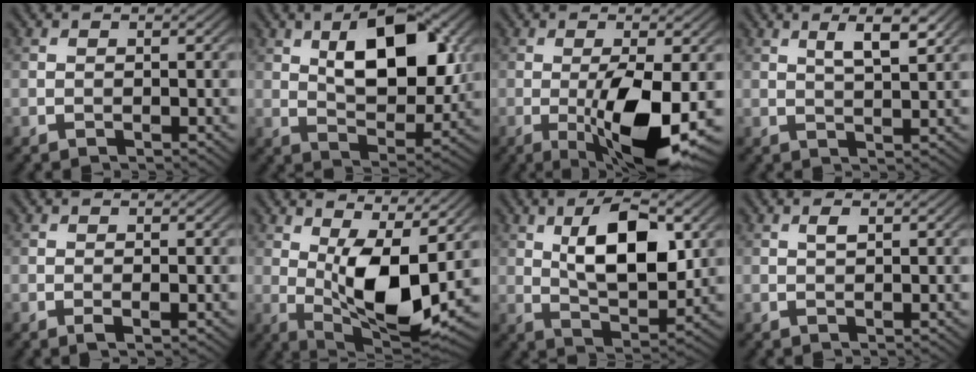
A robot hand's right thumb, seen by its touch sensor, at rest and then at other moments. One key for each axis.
{"total": 12.1, "fx": 3.7, "fy": 6.2, "fz": 9.7, "tx": -0.148, "ty": -0.002, "tz": 0.062}
{"total": 10.2, "fx": -2.4, "fy": 2.5, "fz": 9.6, "tx": -0.161, "ty": -0.010, "tz": -0.036}
{"total": 4.3, "fx": 2.2, "fy": 1.0, "fz": 3.5, "tx": -0.062, "ty": -0.004, "tz": 0.043}
{"total": 1.2, "fx": -0.3, "fy": 0.2, "fz": 1.1, "tx": -0.022, "ty": -0.003, "tz": -0.007}
{"total": 12.3, "fx": 2.0, "fy": 5.0, "fz": 11.1, "tx": -0.192, "ty": -0.014, "tz": 0.037}
{"total": 10.9, "fx": 2.9, "fy": 4.9, "fz": 9.3, "tx": -0.160, "ty": 0.000, "tz": 0.051}
{"total": 1.2, "fx": 0.5, "fy": 0.4, "fz": 1.1, "tx": -0.024, "ty": -0.001, "tz": 0.011}